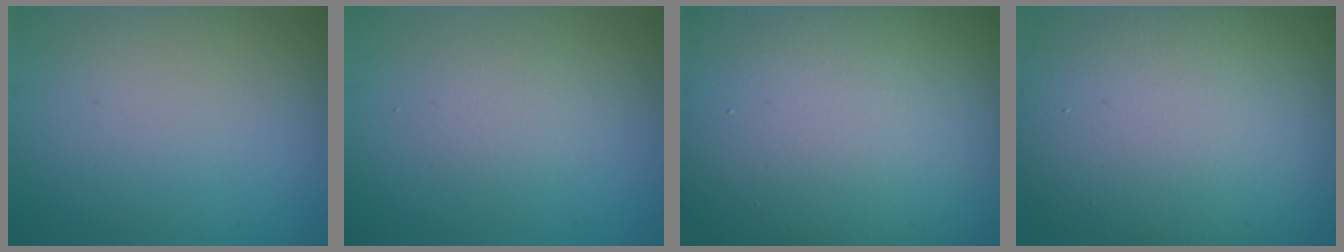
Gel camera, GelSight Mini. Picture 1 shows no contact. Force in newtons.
{"total": 1.7, "press": 1.7, "slide": 0.2}
{"total": 23.4, "press": 23.4, "slide": 1.4}
{"total": 16.3, "press": 16.3, "slide": 0.9}